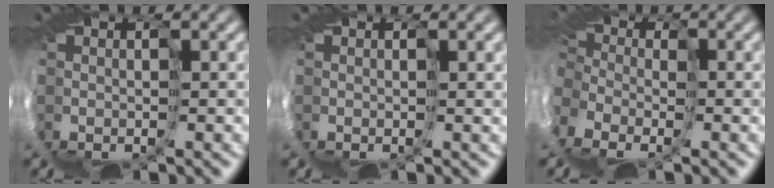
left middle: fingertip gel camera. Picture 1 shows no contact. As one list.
[{"total": 0.9, "force": [0.6, -0.1, 0.7], "torque": [-0.014, 0.000, 0.004]}, {"total": 7.9, "force": [-4.3, 5.3, 4.0], "torque": [-0.098, -0.022, -0.059]}]